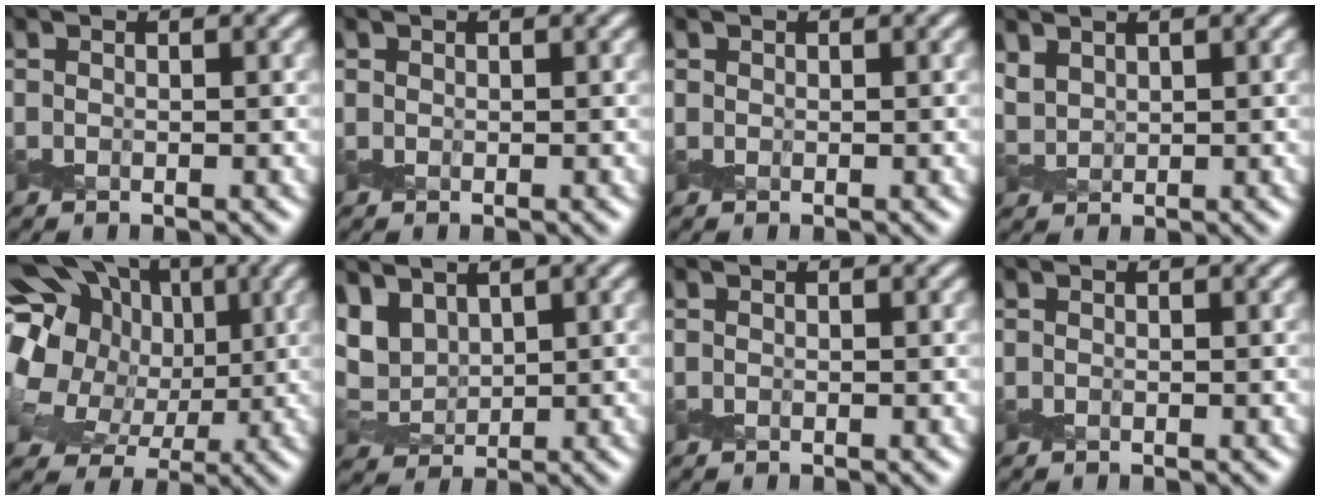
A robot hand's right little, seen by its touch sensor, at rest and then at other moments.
{"total": 0.0}
{"total": 0.0}
{"total": 1.4, "force": [1.0, 0.8, 0.5], "torque": [-0.018, -0.002, 0.025]}
{"total": 16.6, "force": [3.2, 13.7, 8.8], "torque": [-0.196, 0.035, 0.039]}
{"total": 3.1, "force": [2.2, 1.7, 1.4], "torque": [-0.040, 0.002, 0.035]}
{"total": 0.0}
{"total": 0.0}